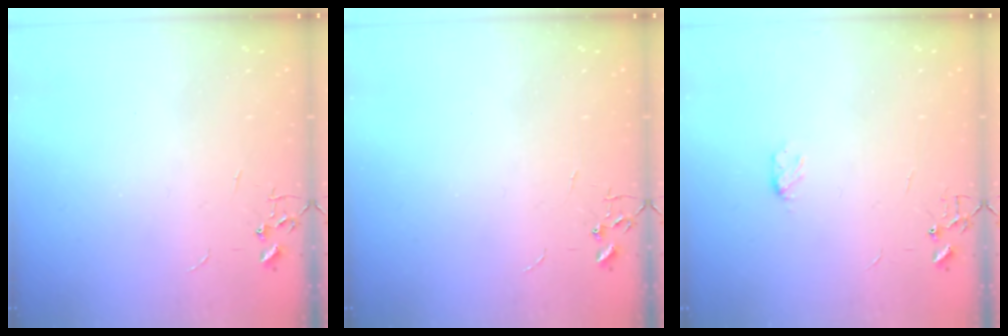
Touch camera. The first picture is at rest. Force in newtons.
{"total": 0.0}
{"total": 3.9, "press": 3.9, "slide": 0.4}